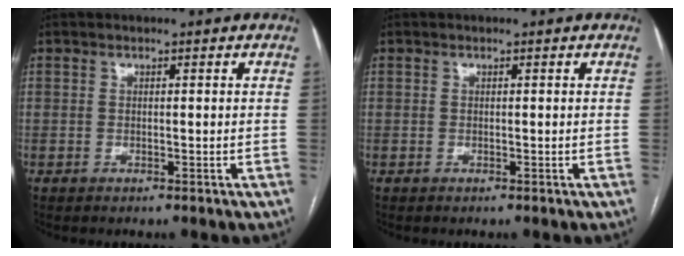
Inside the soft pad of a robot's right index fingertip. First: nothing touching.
{"total": 0.0}